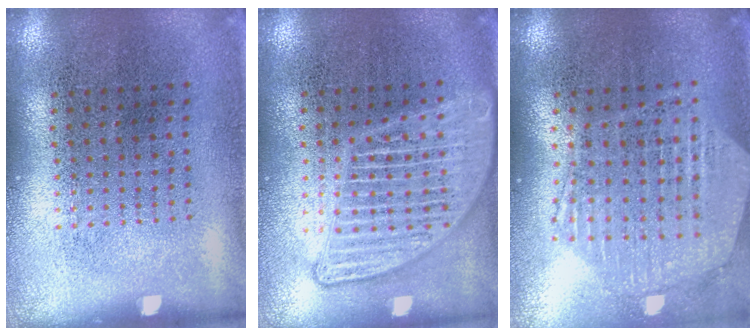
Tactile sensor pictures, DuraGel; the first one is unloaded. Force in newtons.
{"total": 2.8, "press": 2.8, "slide": 0.2}
{"total": 1.2, "press": 1.1, "slide": 0.2}